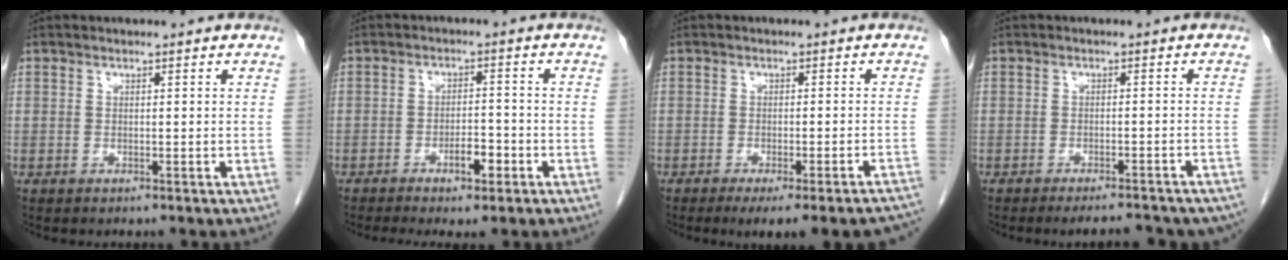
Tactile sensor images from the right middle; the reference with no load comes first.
{"total": 4.9, "force": [-2.7, 1.2, 3.9], "torque": [-0.070, -0.002, -0.041]}
{"total": 13.7, "force": [-12.0, 1.2, 6.5], "torque": [-0.031, 0.001, -0.140]}
{"total": 11.1, "force": [-10.1, 1.9, 4.1], "torque": [-0.042, 0.002, -0.110]}